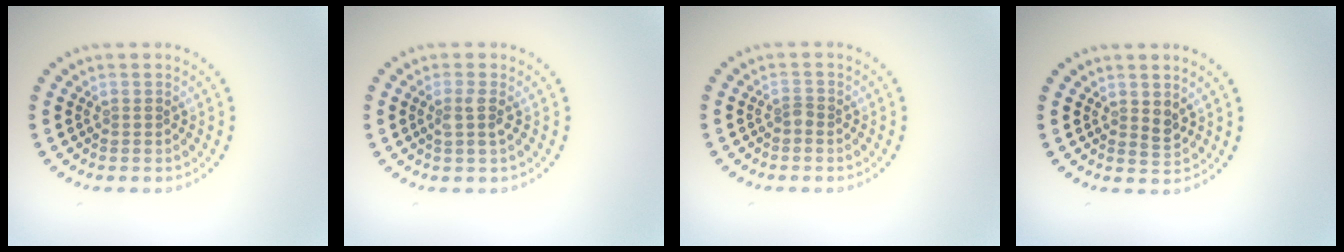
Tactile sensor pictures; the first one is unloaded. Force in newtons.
{"total": 1.5, "press": 1.2, "slide": 0.9}
{"total": 0.7, "press": 0.5, "slide": 0.5}
{"total": 1.1, "press": 1.0, "slide": 0.5}